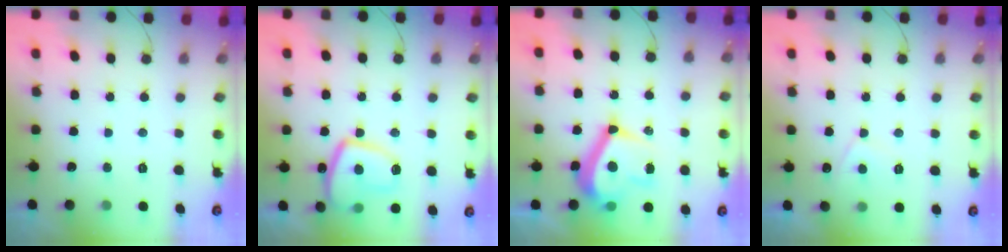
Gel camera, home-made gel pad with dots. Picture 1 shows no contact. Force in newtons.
{"total": 12.4, "press": 12.4, "slide": 1.5}
{"total": 14.2, "press": 14.0, "slide": 2.4}
{"total": 3.0, "press": 3.0, "slide": 0.4}